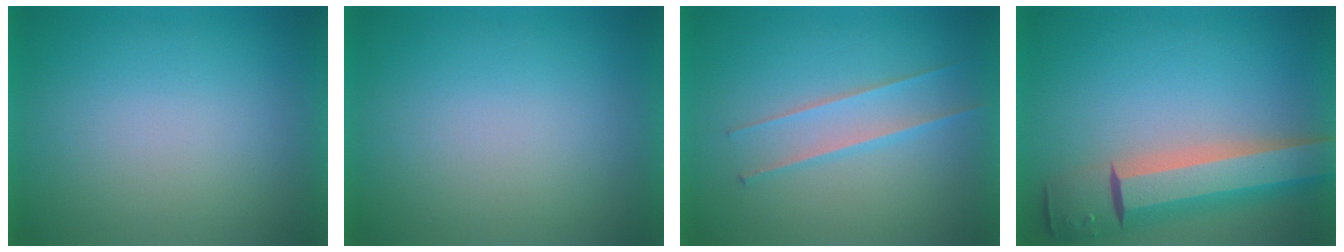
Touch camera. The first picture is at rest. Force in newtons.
{"total": 0.0}
{"total": 2.2}
{"total": 8.5}